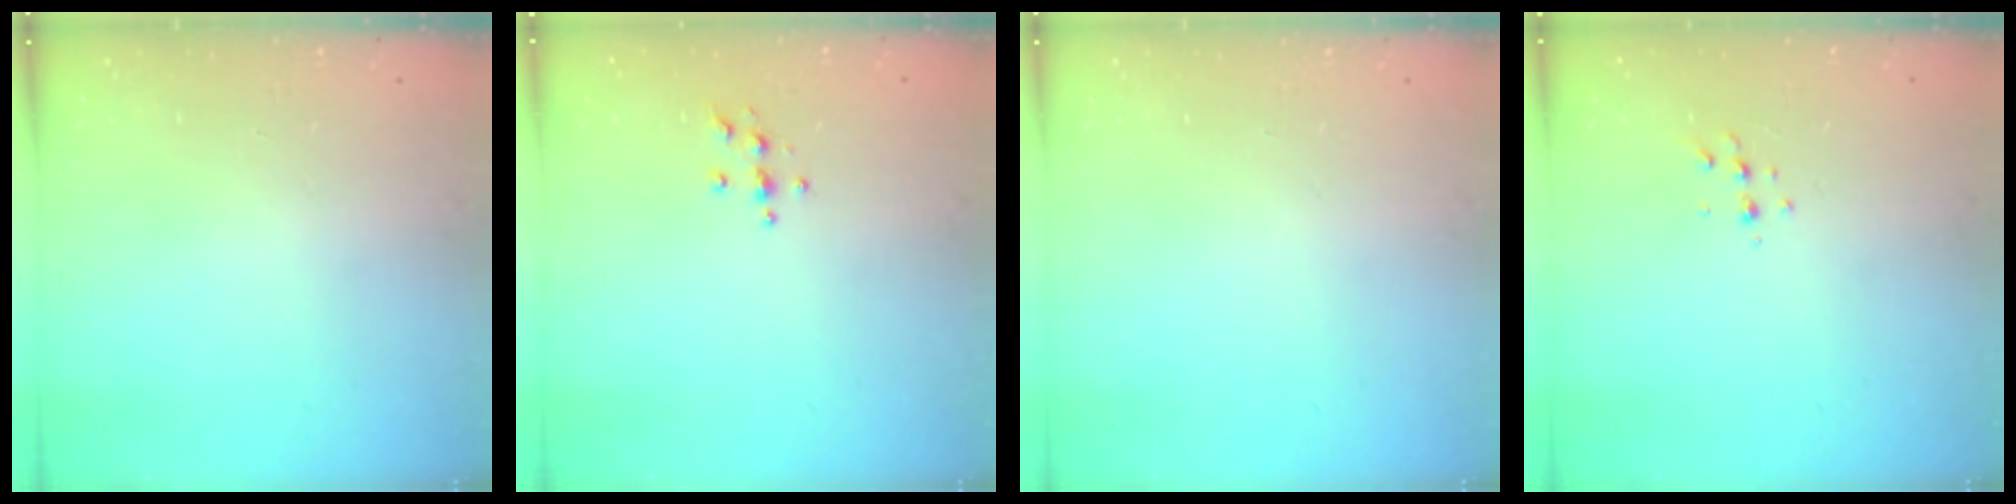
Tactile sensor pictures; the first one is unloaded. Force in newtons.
{"total": 3.6, "press": 3.6, "slide": 0.4}
{"total": 0.0}
{"total": 4.3, "press": 4.2, "slide": 0.6}